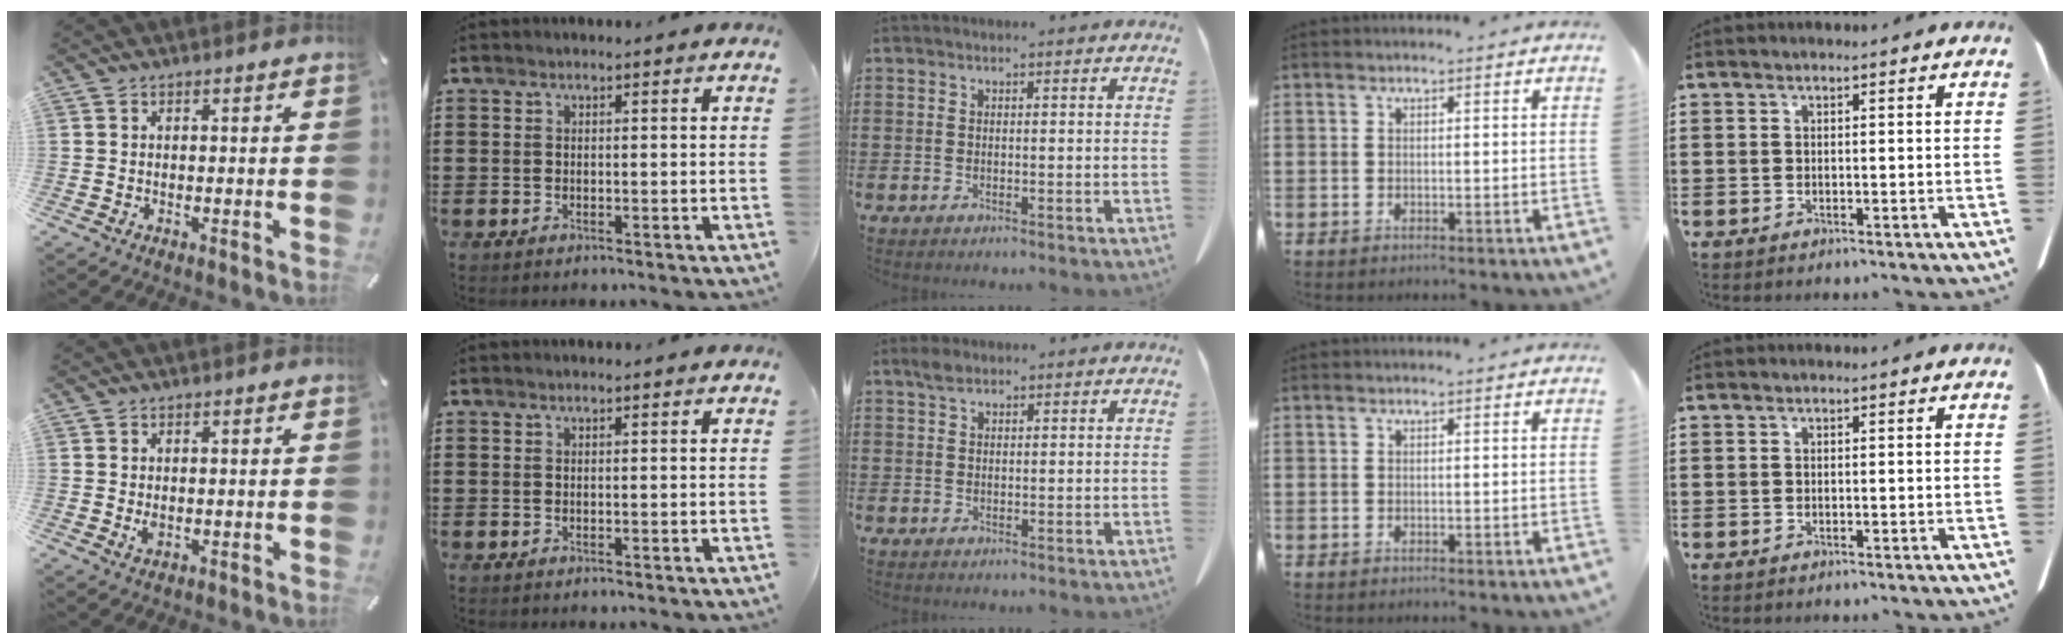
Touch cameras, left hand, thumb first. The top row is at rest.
{"thumb": {"total": 2.6, "force": [0.1, 2.0, 1.7], "torque": [-0.029, -0.002, 0.001]}, "middle": {"total": 1.8, "force": [1.2, 1.0, 0.9], "torque": [-0.022, 0.003, 0.023]}}